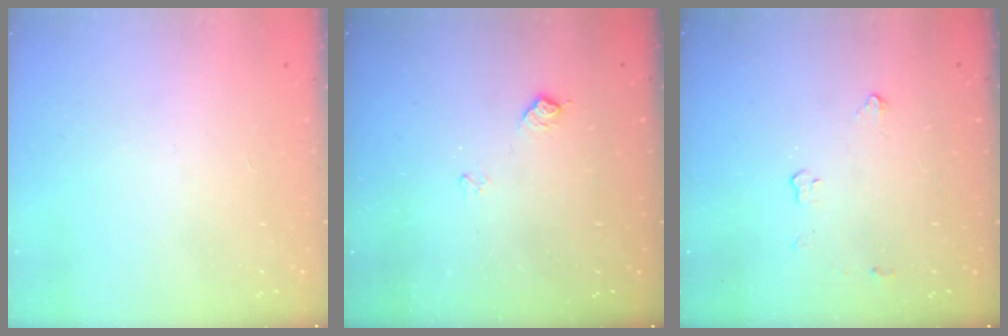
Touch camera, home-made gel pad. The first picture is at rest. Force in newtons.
{"total": 6.1, "press": 6.1, "slide": 0.8}
{"total": 2.8, "press": 2.8, "slide": 0.5}